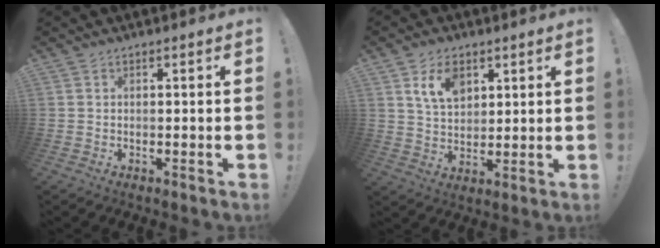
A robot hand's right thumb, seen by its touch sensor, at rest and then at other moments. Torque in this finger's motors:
{"motor_torque": [0.64, 0.58, 0.45, 0.42, 0.02]}